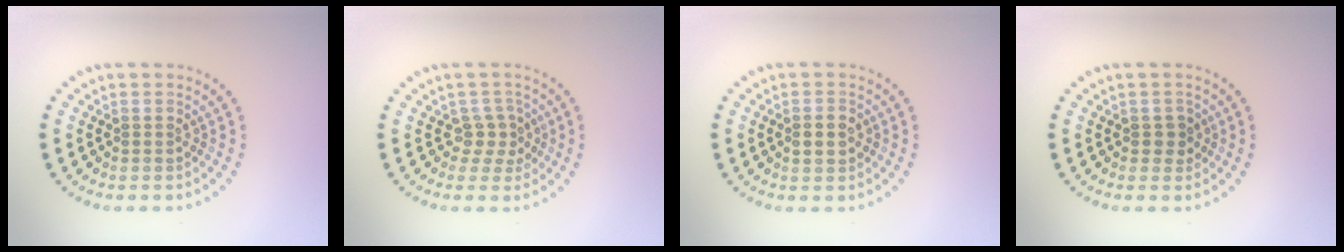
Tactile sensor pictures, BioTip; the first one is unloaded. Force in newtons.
{"total": 2.0, "press": 1.5, "slide": 1.3}
{"total": 2.2, "press": 2.2, "slide": 0.1}
{"total": 1.4, "press": 1.3, "slide": 0.4}